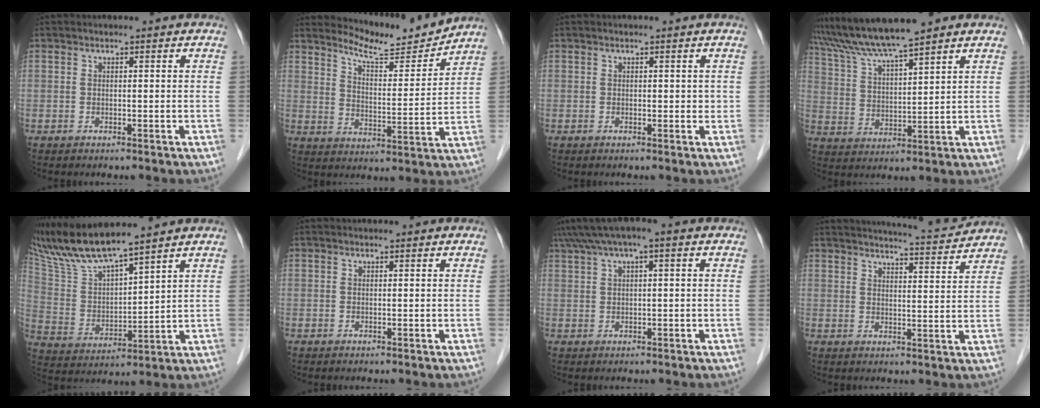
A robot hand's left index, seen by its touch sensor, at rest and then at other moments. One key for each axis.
{"total": 9.3, "fx": 9.3, "fy": -0.1, "fz": 1.0, "tx": -0.033, "ty": -0.015, "tz": 0.148}
{"total": 0.9, "fx": 0.3, "fy": 0.6, "fz": 0.6, "tx": 0.000, "ty": 0.001, "tz": 0.002}
{"total": 10.3, "fx": 9.1, "fy": -0.2, "fz": 4.9, "tx": -0.099, "ty": 0.026, "tz": 0.169}
{"total": 12.8, "fx": 11.6, "fy": -0.2, "fz": 5.5, "tx": -0.125, "ty": 0.010, "tz": 0.234}
{"total": 0.0}
{"total": 5.2, "fx": 2.8, "fy": 0.7, "fz": 4.3, "tx": -0.087, "ty": 0.033, "tz": 0.050}
{"total": 9.7, "fx": 9.4, "fy": -0.3, "fz": 2.4, "tx": -0.044, "ty": -0.002, "tz": 0.120}